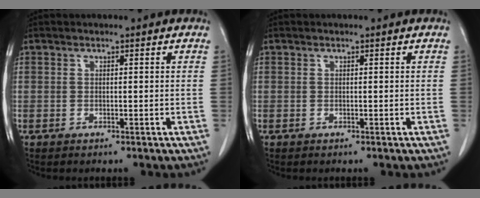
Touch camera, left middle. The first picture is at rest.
{"total": 0.0}